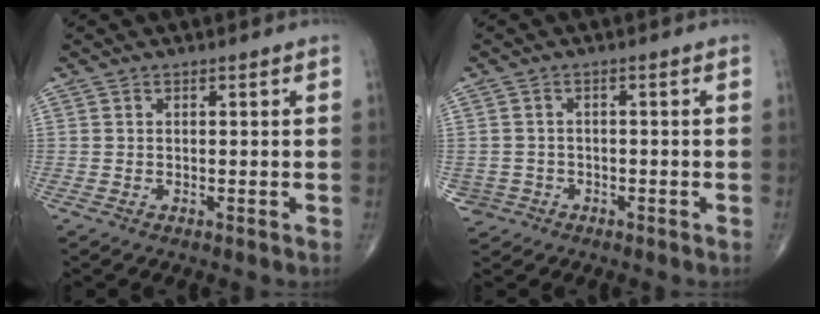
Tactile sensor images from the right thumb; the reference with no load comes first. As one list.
[{"total": 3.0, "force": [-1.1, 2.8, -0.1], "torque": [0.011, 0.010, -0.018]}]